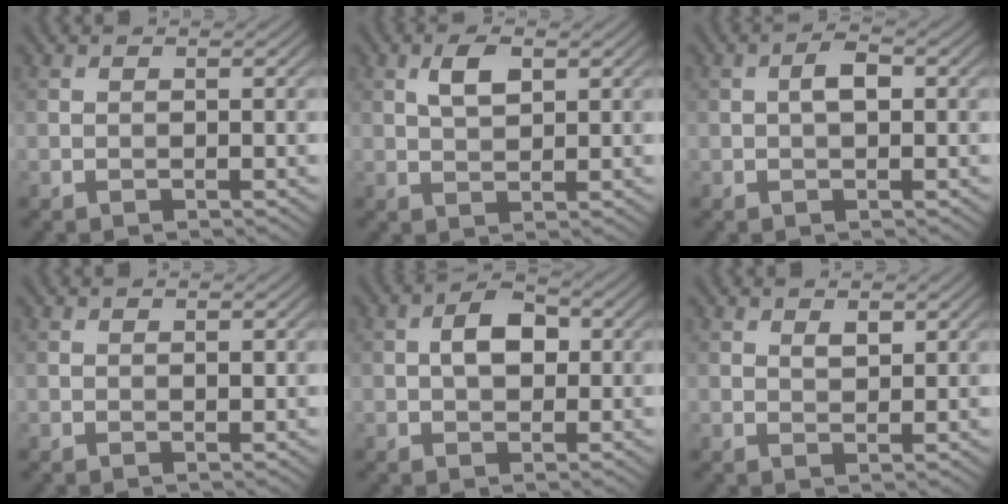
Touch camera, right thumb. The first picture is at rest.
{"total": 3.5, "force": [1.4, 1.7, 2.8], "torque": [-0.059, 0.003, 0.028]}
{"total": 2.4, "force": [0.1, 1.1, 2.1], "torque": [-0.037, 0.007, -0.001]}
{"total": 0.6, "force": [0.2, 0.3, 0.5], "torque": [-0.005, -0.002, 0.003]}
{"total": 4.5, "force": [0.4, 2.8, 3.5], "torque": [-0.063, 0.006, 0.001]}
{"total": 1.7, "force": [1.0, 0.8, 1.1], "torque": [-0.020, -0.004, 0.020]}